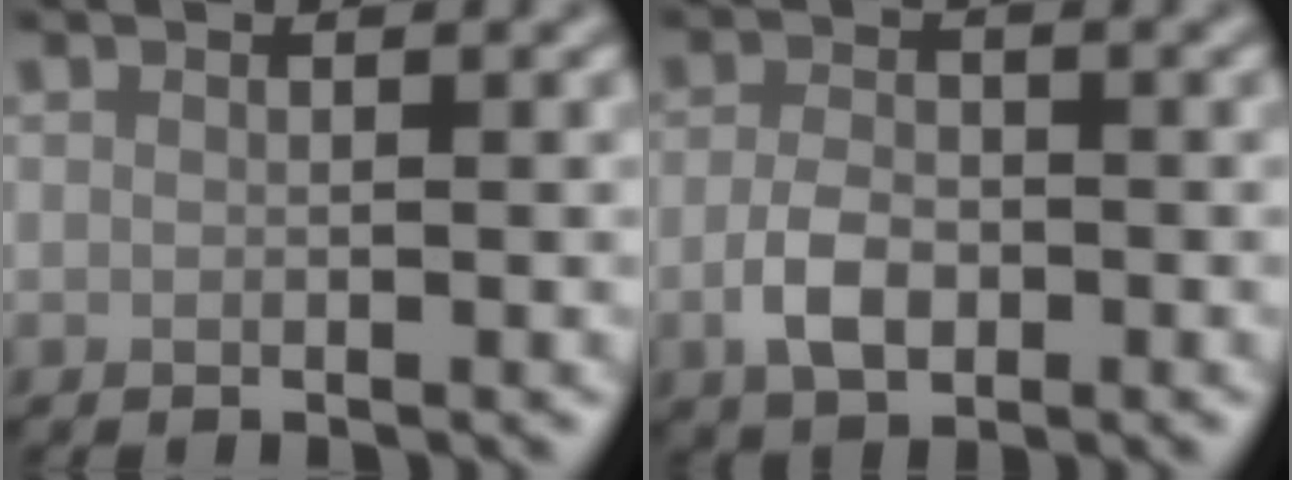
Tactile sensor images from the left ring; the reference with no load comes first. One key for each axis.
{"total": 3.4, "fx": -1.0, "fy": 2.1, "fz": 2.4, "tx": -0.050, "ty": -0.002, "tz": -0.022}